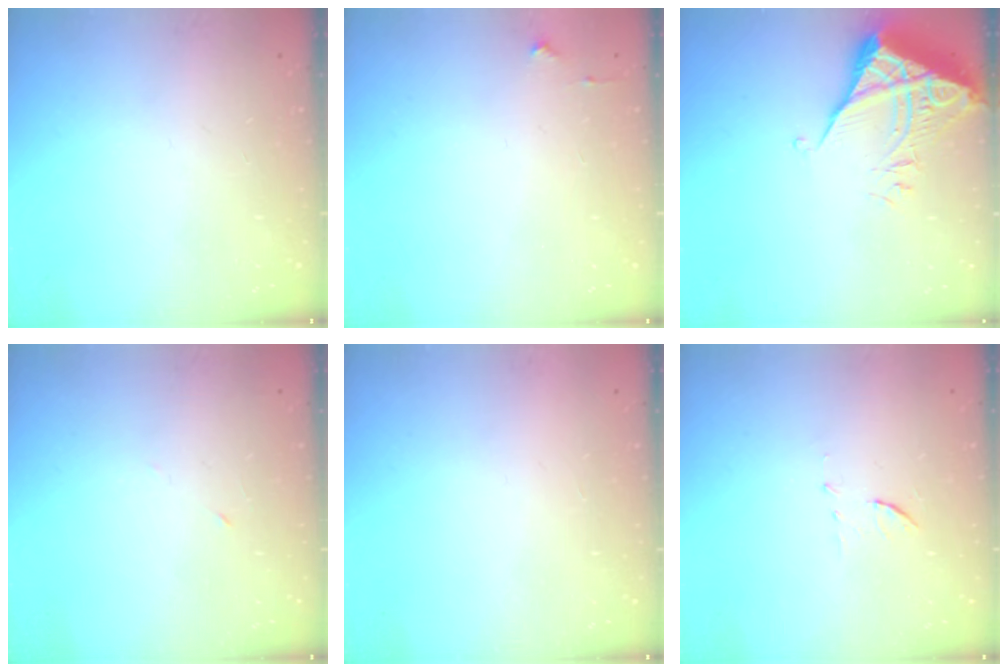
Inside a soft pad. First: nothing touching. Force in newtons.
{"total": 2.7, "press": 2.6, "slide": 0.4}
{"total": 6.1, "press": 6.0, "slide": 0.7}
{"total": 2.7, "press": 2.5, "slide": 1.0}
{"total": 1.5, "press": 1.5, "slide": 0.1}
{"total": 6.2, "press": 6.0, "slide": 1.8}